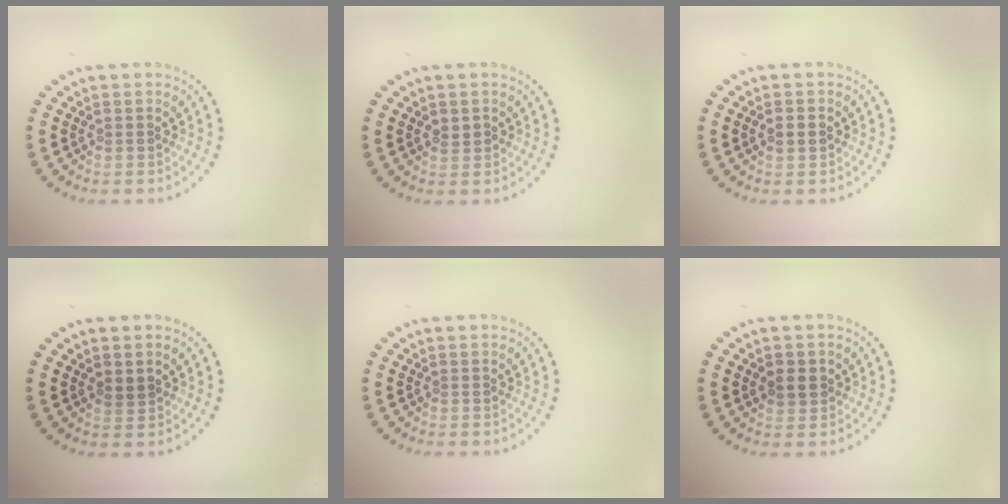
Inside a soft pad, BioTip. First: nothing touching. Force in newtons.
{"total": 0.9, "press": 0.9, "slide": 0.3}
{"total": 1.0, "press": 1.0, "slide": 0.0}
{"total": 1.0, "press": 0.9, "slide": 0.4}
{"total": 0.0}
{"total": 1.8, "press": 1.7, "slide": 0.4}